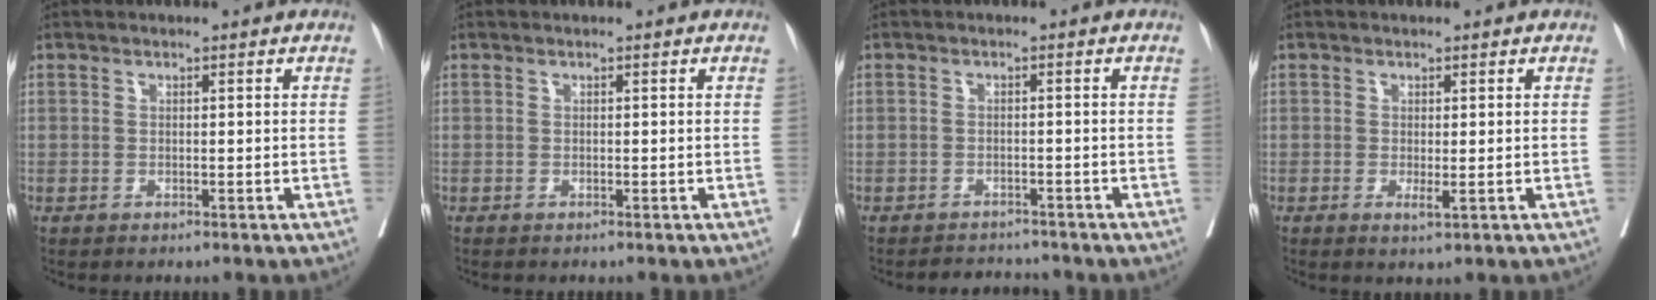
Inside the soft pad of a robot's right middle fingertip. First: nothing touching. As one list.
[{"total": 0.0}, {"total": 2.7, "force": [-2.7, 0.4, -0.2], "torque": [0.002, -0.007, -0.041]}, {"total": 1.4, "force": [0.1, 0.1, 1.4], "torque": [-0.025, -0.005, 0.004]}]